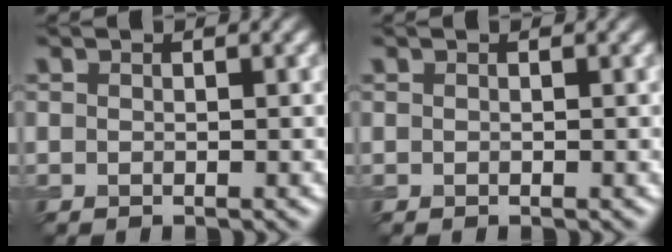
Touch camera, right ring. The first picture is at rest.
{"total": 0.0}